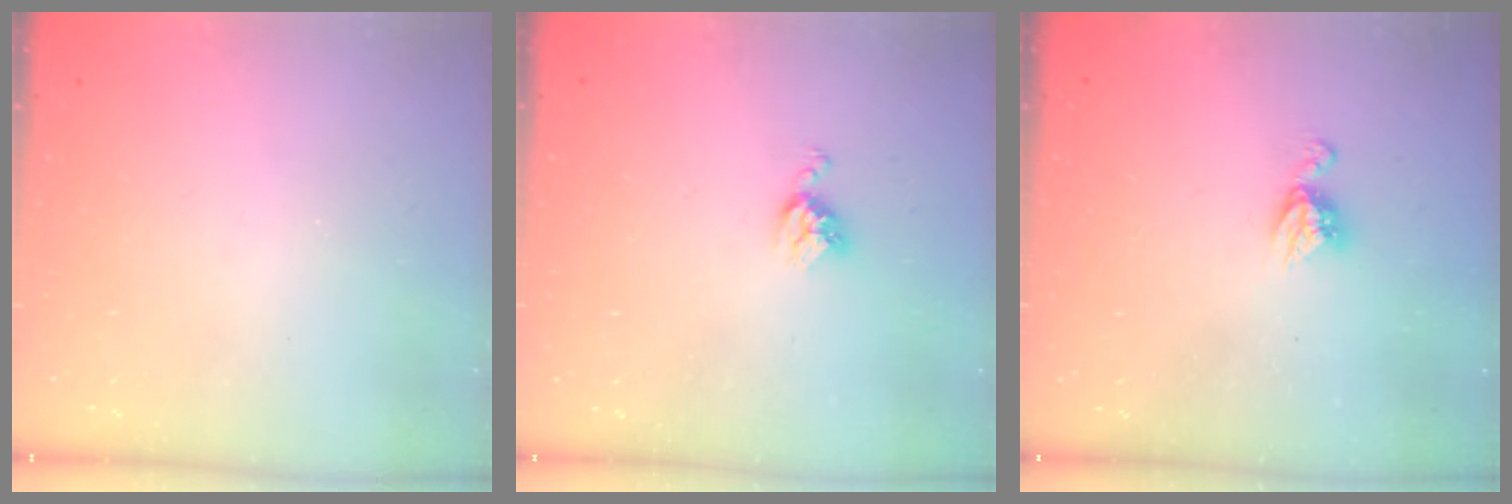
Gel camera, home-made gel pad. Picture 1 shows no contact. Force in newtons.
{"total": 5.5, "press": 5.5, "slide": 0.7}
{"total": 5.6, "press": 5.6, "slide": 0.6}